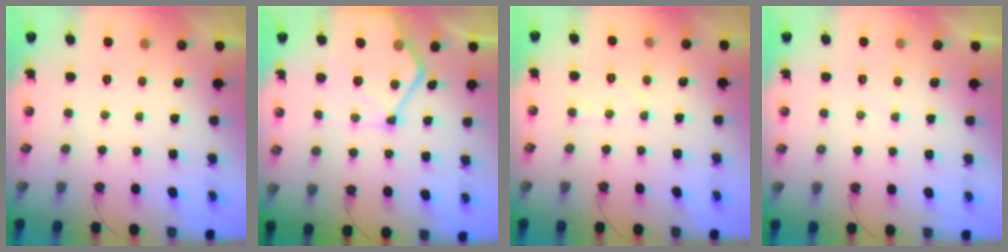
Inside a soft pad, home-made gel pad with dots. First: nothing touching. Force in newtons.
{"total": 16.9, "press": 16.8, "slide": 1.7}
{"total": 6.7, "press": 6.7, "slide": 0.4}
{"total": 3.8, "press": 3.7, "slide": 0.4}